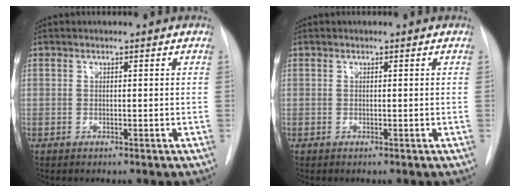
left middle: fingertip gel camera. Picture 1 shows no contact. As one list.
[{"total": 0.0}]